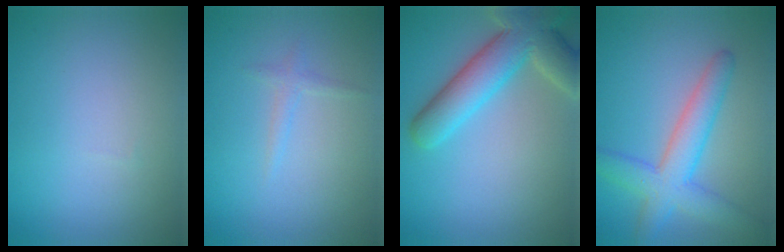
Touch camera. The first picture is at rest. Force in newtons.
{"total": 1.0, "press": 1.0, "slide": 0.1}
{"total": 7.5, "press": 7.4, "slide": 0.6}
{"total": 5.3, "press": 5.3, "slide": 0.1}